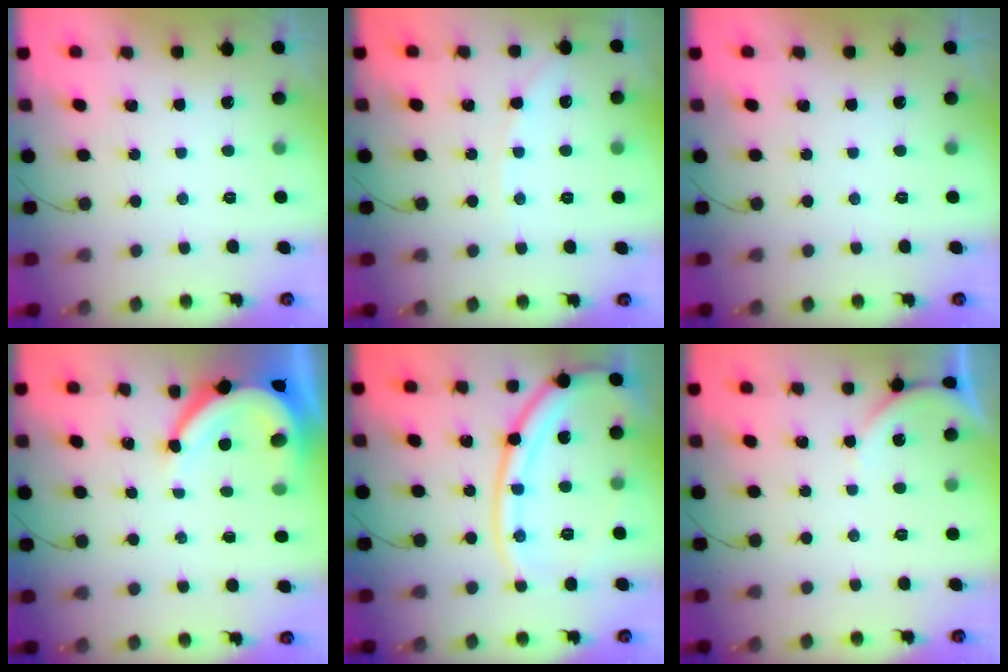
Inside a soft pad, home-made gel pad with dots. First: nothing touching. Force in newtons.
{"total": 5.4, "press": 5.3, "slide": 0.9}
{"total": 0.0}
{"total": 8.6, "press": 8.6, "slide": 0.9}
{"total": 15.3, "press": 15.2, "slide": 1.7}
{"total": 3.8, "press": 3.8, "slide": 0.5}